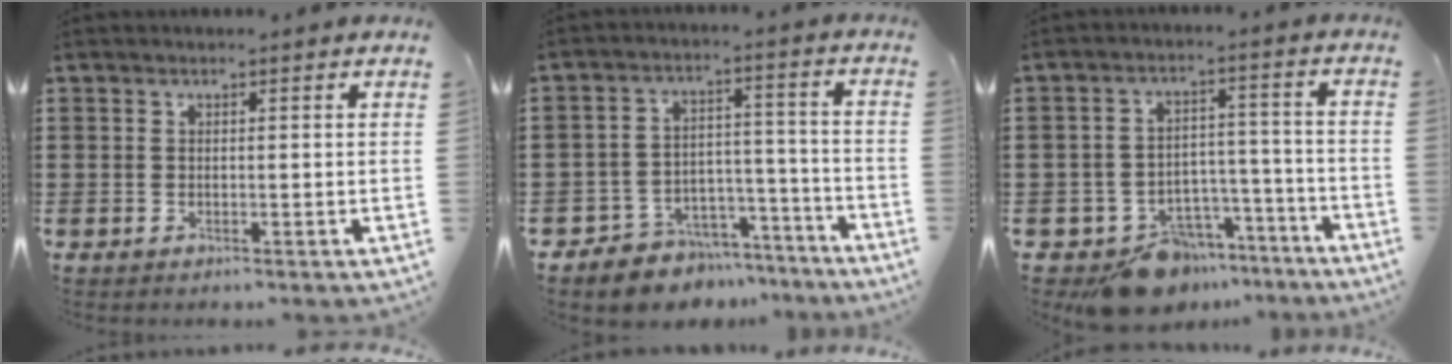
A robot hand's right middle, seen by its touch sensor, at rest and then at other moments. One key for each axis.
{"total": 6.3, "fx": -5.7, "fy": 2.6, "fz": -0.1, "tx": 0.000, "ty": 0.029, "tz": -0.113}
{"total": 9.5, "fx": -8.4, "fy": 4.1, "fz": 2.1, "tx": -0.023, "ty": 0.042, "tz": -0.152}